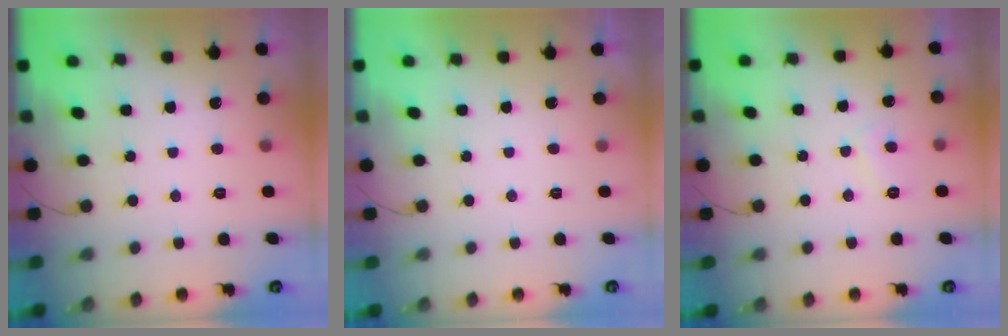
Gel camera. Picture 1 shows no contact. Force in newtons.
{"total": 2.1, "press": 2.1, "slide": 0.4}
{"total": 2.9, "press": 2.9, "slide": 0.5}